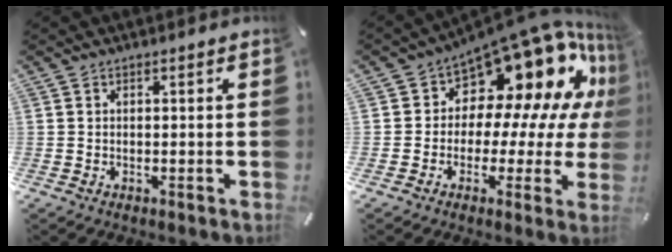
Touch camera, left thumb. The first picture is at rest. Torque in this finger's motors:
{"motor_torque": [1.76, 3.25, 0.59, -0.11, 0.10]}